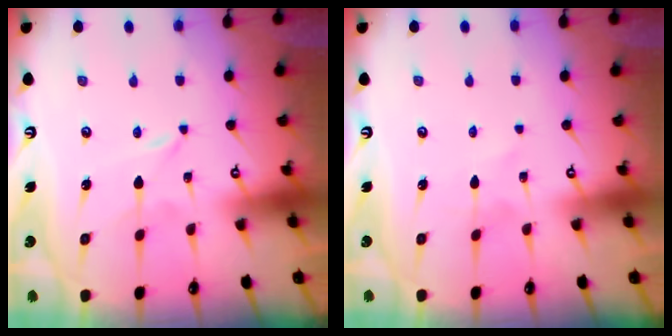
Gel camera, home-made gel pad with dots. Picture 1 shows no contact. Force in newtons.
{"total": 0.9, "press": 0.9, "slide": 0.0}